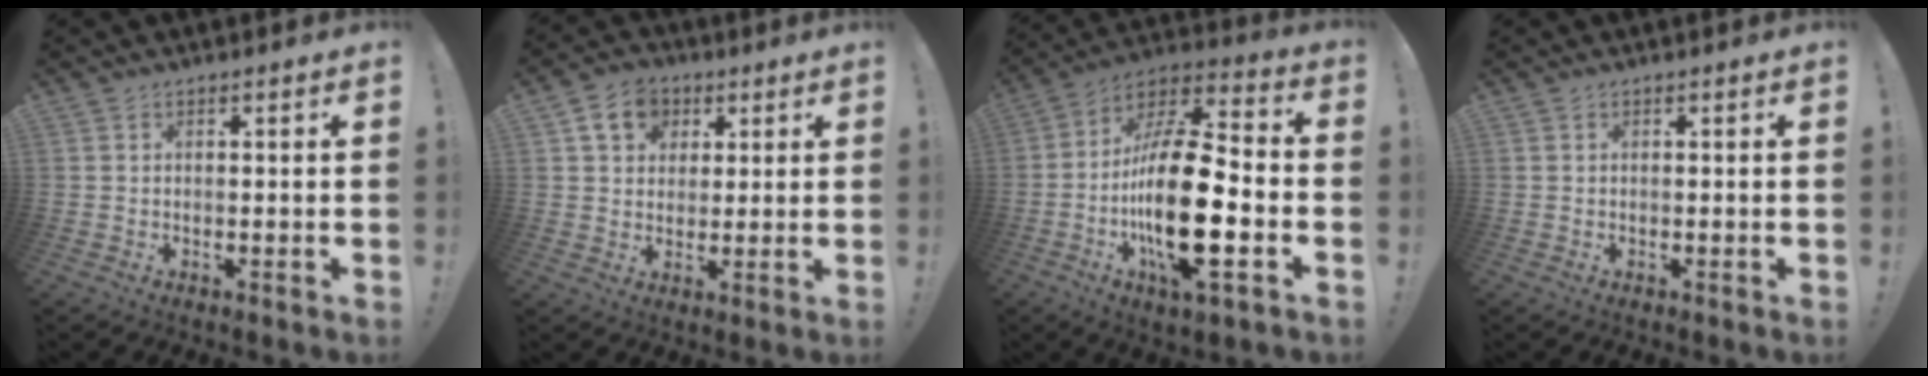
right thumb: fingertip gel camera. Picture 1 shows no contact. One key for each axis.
{"total": 9.5, "fx": 4.0, "fy": 7.8, "fz": 3.7, "tx": -0.055, "ty": -0.011, "tz": 0.079}
{"total": 24.1, "fx": -5.2, "fy": 8.4, "fz": 22.0, "tx": -0.426, "ty": 0.020, "tz": -0.087}
{"total": 0.0}